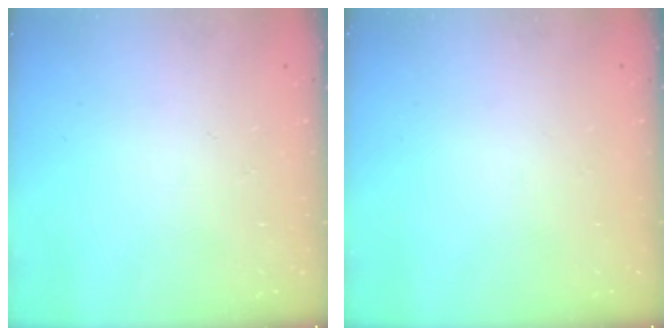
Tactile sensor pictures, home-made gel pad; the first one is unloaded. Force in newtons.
{"total": 0.0}